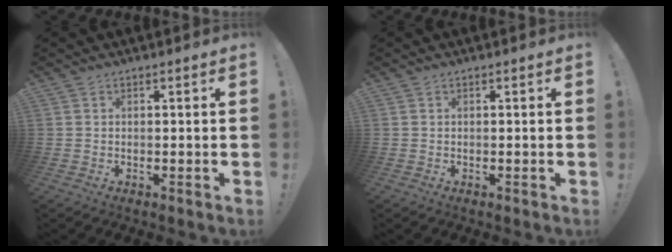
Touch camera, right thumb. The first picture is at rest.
{"total": 0.0}